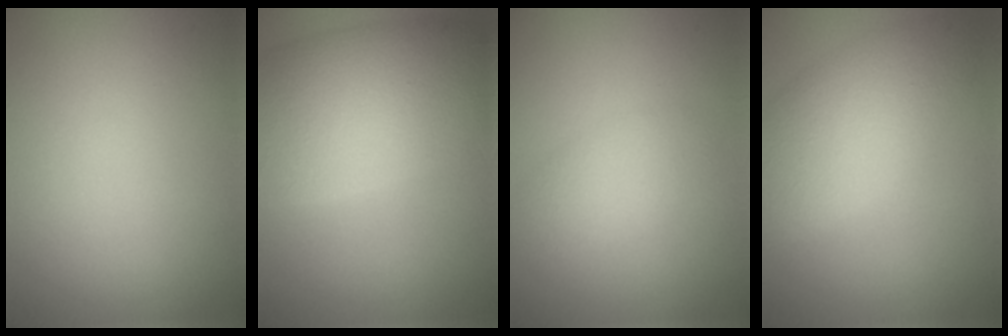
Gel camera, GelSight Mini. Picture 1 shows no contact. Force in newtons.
{"total": 10.4, "press": 10.4, "slide": 0.4}
{"total": 2.5, "press": 2.5, "slide": 0.0}
{"total": 6.1, "press": 6.1, "slide": 0.1}